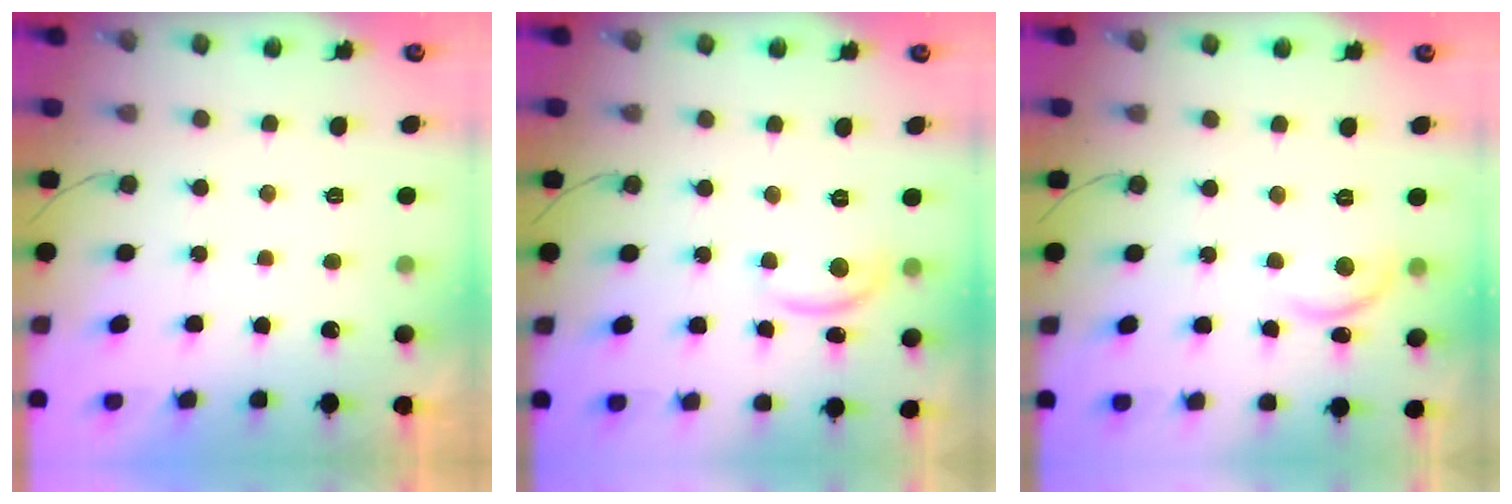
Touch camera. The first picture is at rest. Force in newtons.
{"total": 6.7, "press": 6.7, "slide": 0.5}
{"total": 8.1, "press": 8.1, "slide": 0.6}